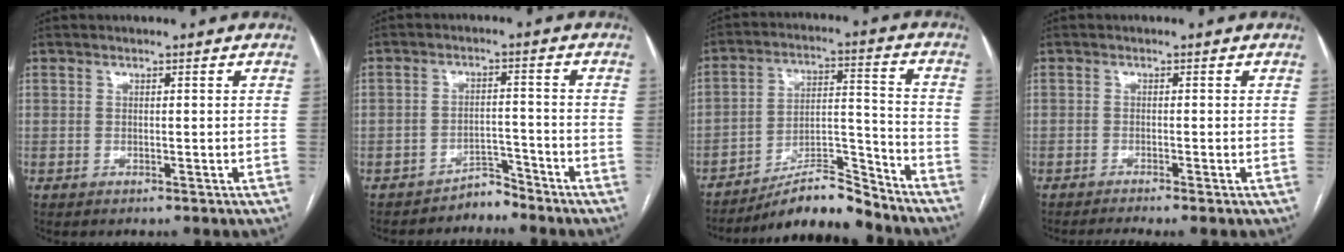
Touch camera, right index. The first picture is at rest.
{"total": 3.1, "force": [-3.0, 0.9, -0.4], "torque": [0.017, 0.002, -0.047]}
{"total": 10.4, "force": [-9.8, 1.1, 3.4], "torque": [-0.047, 0.034, -0.167]}
{"total": 2.6, "force": [-2.1, -0.5, 1.4], "torque": [-0.021, 0.000, -0.035]}